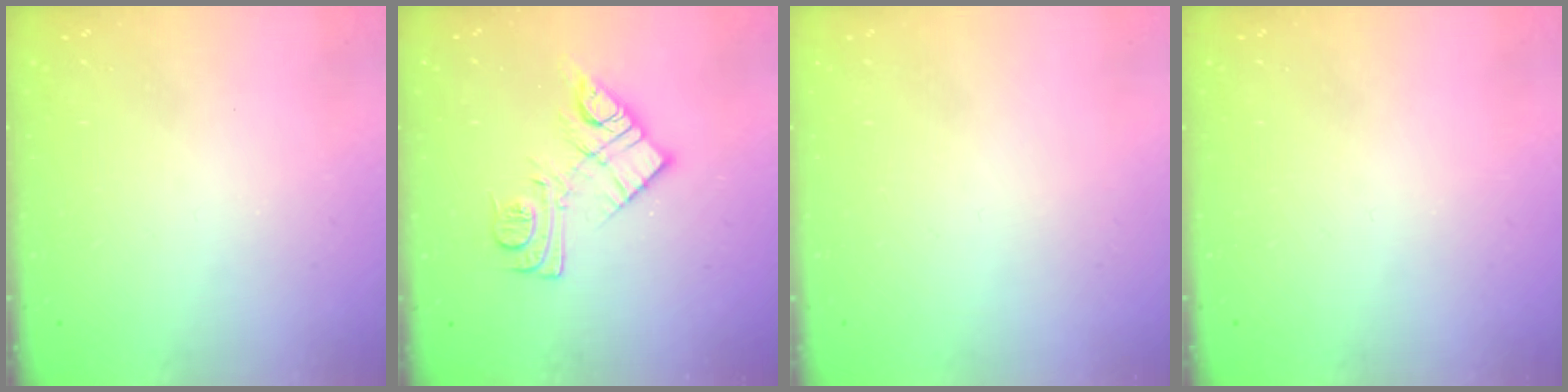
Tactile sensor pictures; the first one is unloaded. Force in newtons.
{"total": 11.8, "press": 11.8, "slide": 0.7}
{"total": 1.5, "press": 1.5, "slide": 0.1}
{"total": 0.0}